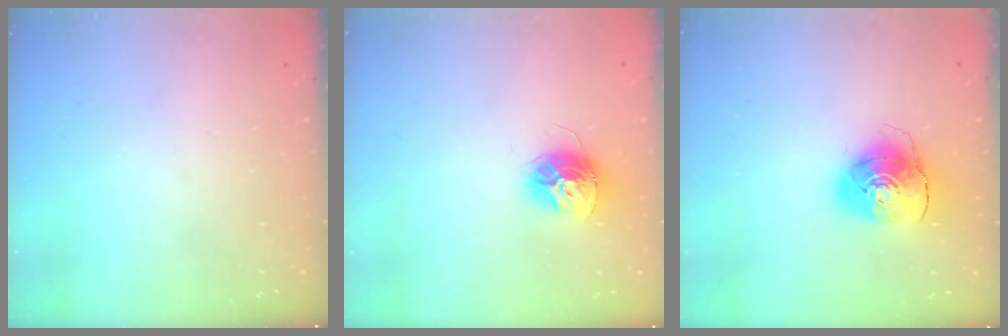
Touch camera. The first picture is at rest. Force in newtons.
{"total": 11.3, "press": 11.3, "slide": 0.7}
{"total": 9.9, "press": 9.8, "slide": 1.4}